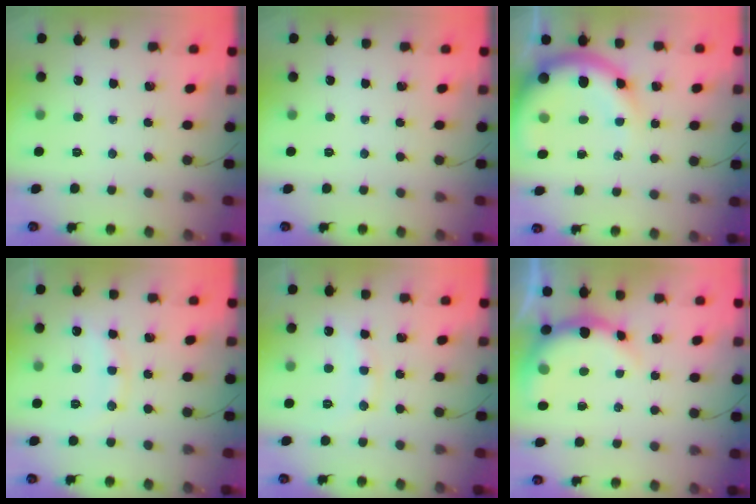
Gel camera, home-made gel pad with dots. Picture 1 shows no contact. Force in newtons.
{"total": 0.0}
{"total": 14.5, "press": 14.2, "slide": 3.0}
{"total": 11.0, "press": 10.9, "slide": 1.0}
{"total": 10.1, "press": 10.0, "slide": 1.0}
{"total": 7.4, "press": 7.2, "slide": 1.4}